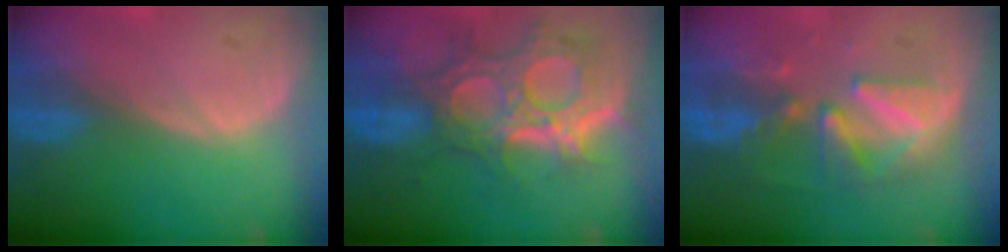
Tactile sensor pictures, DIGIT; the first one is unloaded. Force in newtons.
{"total": 11.9, "press": 10.7, "slide": 5.3}
{"total": 8.3, "press": 8.1, "slide": 1.9}